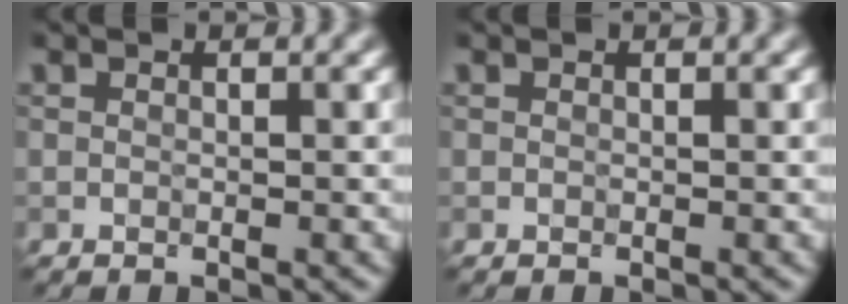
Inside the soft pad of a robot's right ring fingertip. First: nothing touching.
{"total": 0.0}